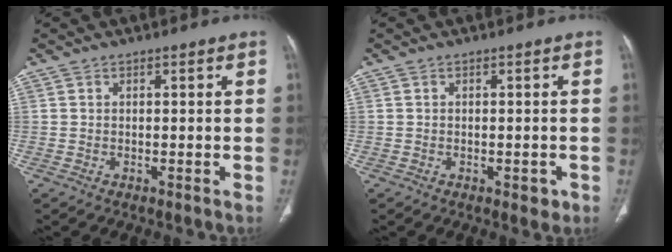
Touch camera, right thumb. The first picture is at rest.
{"total": 1.9, "force": [-0.8, 1.2, 1.3], "torque": [-0.007, 0.001, -0.006]}